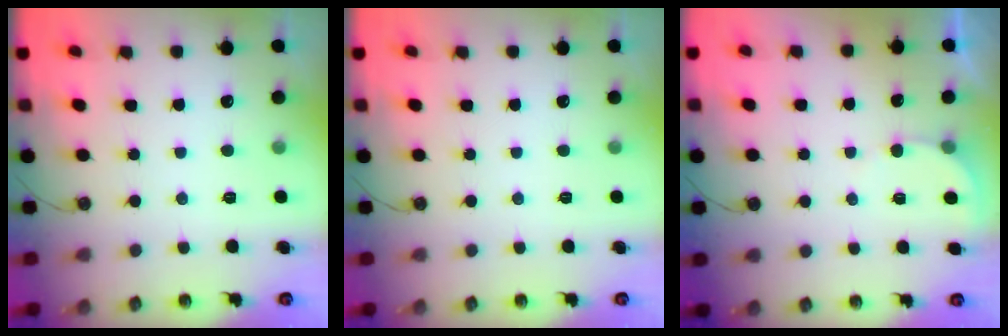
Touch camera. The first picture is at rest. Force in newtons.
{"total": 0.0}
{"total": 2.9, "press": 2.9, "slide": 0.3}